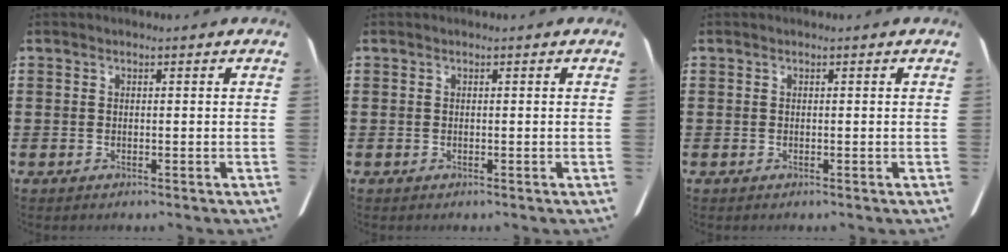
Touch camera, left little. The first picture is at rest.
{"total": 0.0}
{"total": 0.0}